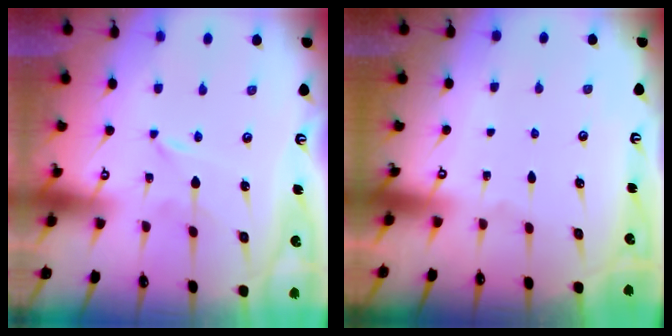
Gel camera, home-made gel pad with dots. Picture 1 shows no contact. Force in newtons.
{"total": 0.0}